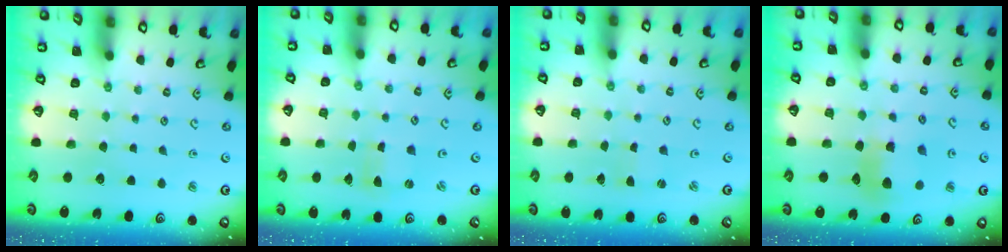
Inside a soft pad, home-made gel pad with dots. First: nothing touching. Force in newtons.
{"total": 0.0}
{"total": 0.8, "press": 0.8, "slide": 0.1}
{"total": 8.6, "press": 8.5, "slide": 0.5}